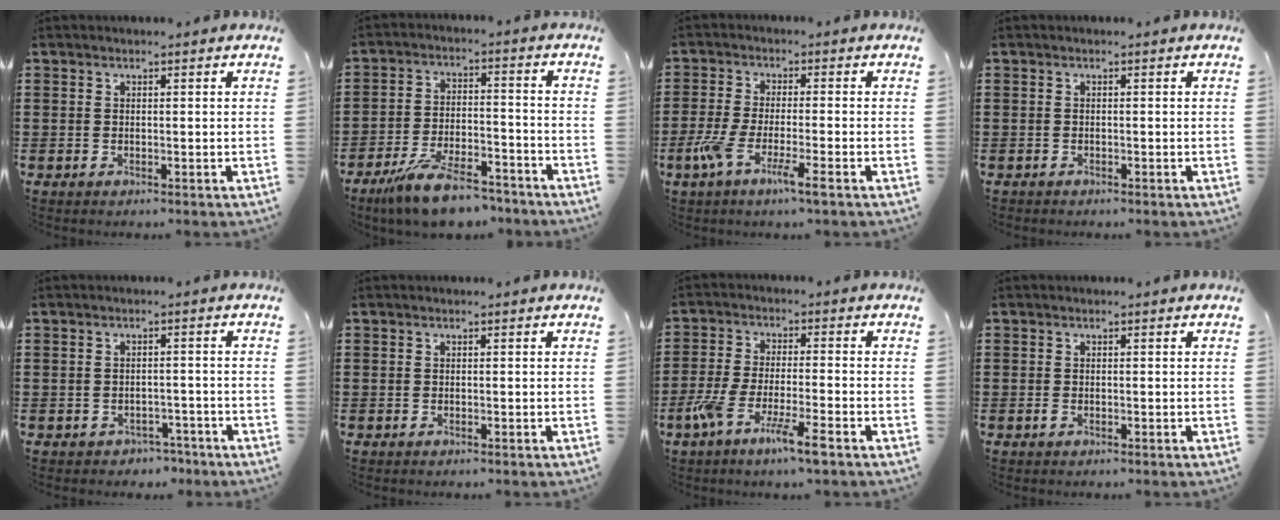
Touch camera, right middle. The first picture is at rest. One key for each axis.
{"total": 9.6, "fx": -8.0, "fy": 1.9, "fz": 4.9, "tx": -0.091, "ty": 0.017, "tz": -0.150}
{"total": 6.3, "fx": -3.6, "fy": 0.7, "fz": 5.1, "tx": -0.118, "ty": -0.015, "tz": -0.070}
{"total": 0.5, "fx": -0.5, "fy": 0.1, "fz": -0.1, "tx": -0.001, "ty": 0.000, "tz": -0.011}
{"total": 1.9, "fx": -1.8, "fy": 0.6, "fz": -0.2, "tx": -0.007, "ty": 0.001, "tz": -0.040}
{"total": 0.0}
{"total": 7.2, "fx": -4.8, "fy": 0.7, "fz": 5.4, "tx": -0.112, "ty": -0.011, "tz": -0.089}
{"total": 0.6, "fx": -0.3, "fy": 0.3, "fz": 0.4, "tx": -0.017, "ty": -0.005, "tz": -0.008}